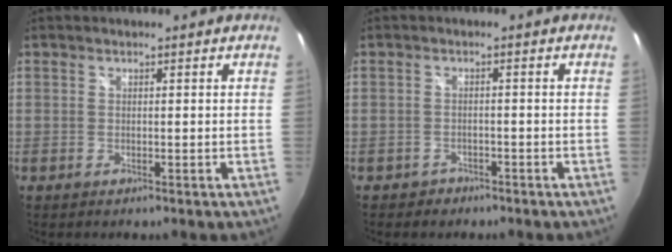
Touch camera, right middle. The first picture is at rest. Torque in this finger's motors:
{"motor_torque": [-0.41, -0.04, 0.05, -0.01]}